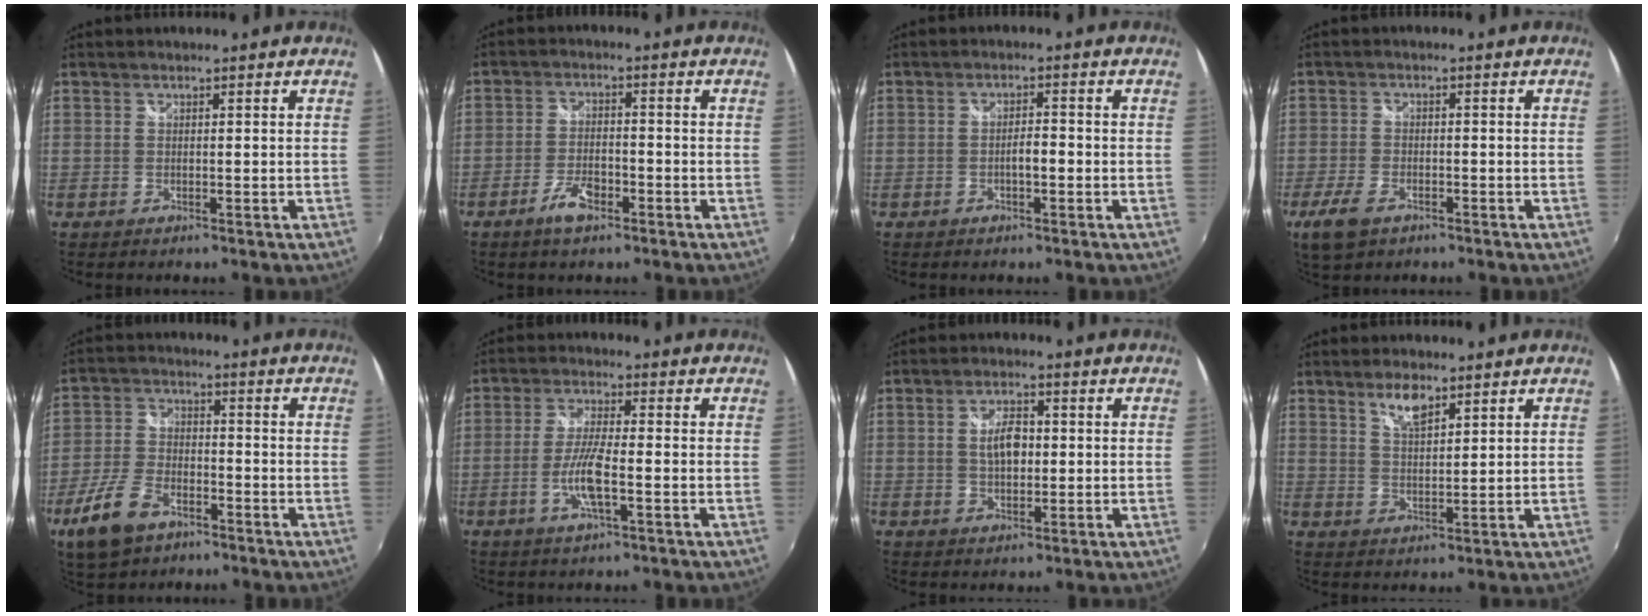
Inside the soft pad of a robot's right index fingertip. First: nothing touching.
{"total": 5.3, "force": [-3.3, 2.0, 3.7], "torque": [-0.083, -0.001, -0.059]}
{"total": 2.5, "force": [-0.9, 0.6, 2.2], "torque": [-0.040, 0.004, -0.017]}
{"total": 6.7, "force": [-4.1, 3.6, 3.9], "torque": [-0.107, -0.015, -0.072]}
{"total": 10.9, "force": [-6.5, 5.8, 6.5], "torque": [-0.158, -0.006, -0.122]}
{"total": 7.0, "force": [-2.3, 0.9, 6.6], "torque": [-0.135, -0.004, -0.045]}
{"total": 5.4, "force": [0.3, 2.8, 4.6], "torque": [-0.083, 0.006, 0.007]}
{"total": 4.8, "force": [3.2, 1.7, 3.1], "torque": [-0.056, 0.002, 0.059]}